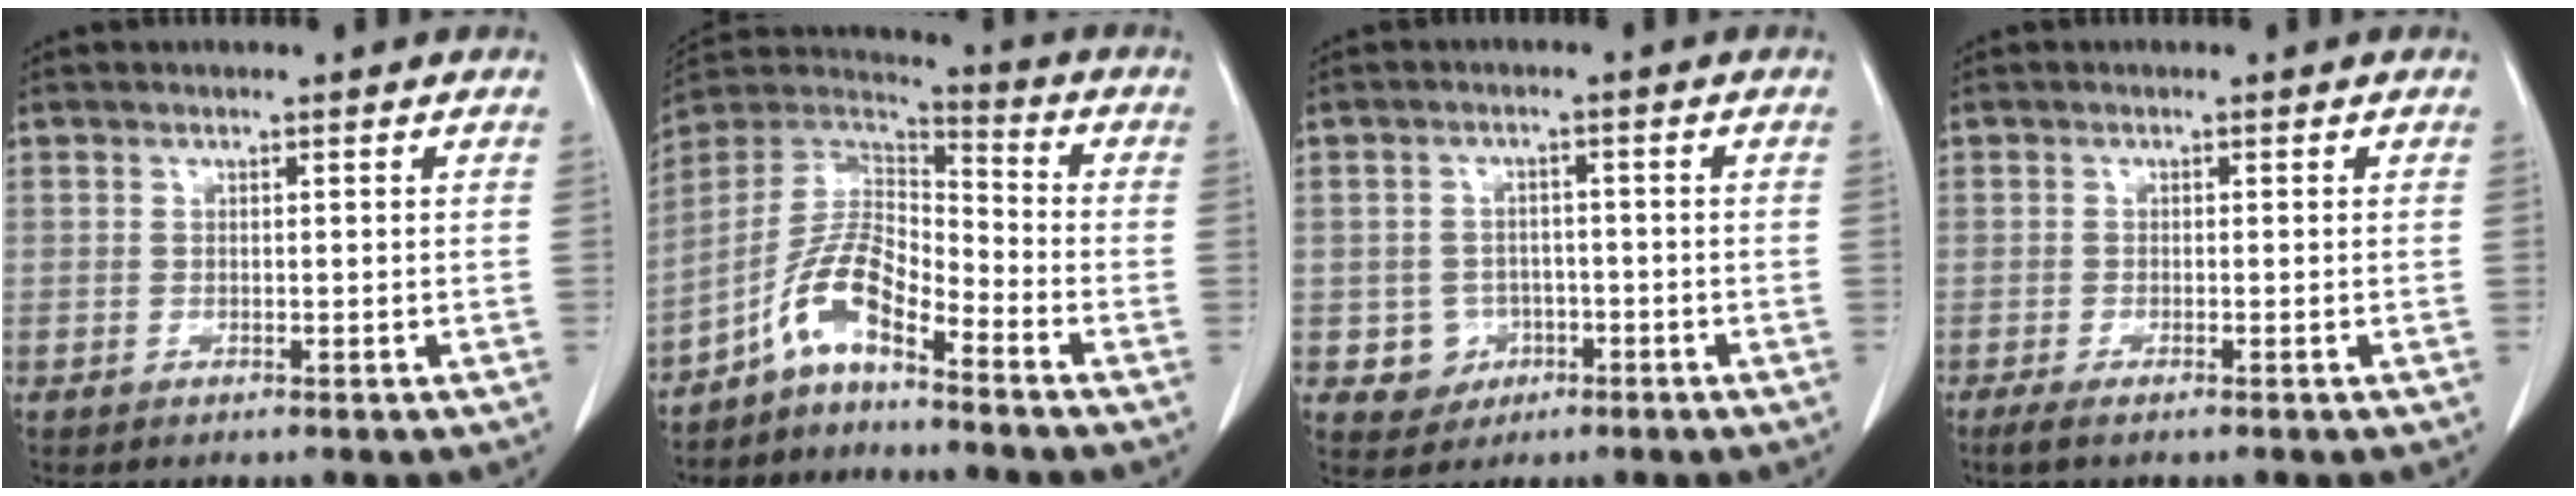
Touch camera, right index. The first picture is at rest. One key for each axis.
{"total": 9.1, "fx": -5.9, "fy": 2.7, "fz": 6.3, "tx": -0.136, "ty": 0.027, "tz": -0.119}
{"total": 4.5, "fx": -1.5, "fy": 4.3, "fz": 0.4, "tx": 0.002, "ty": 0.012, "tz": -0.014}
{"total": 1.8, "fx": -1.4, "fy": 0.1, "fz": 1.2, "tx": -0.022, "ty": -0.004, "tz": -0.022}